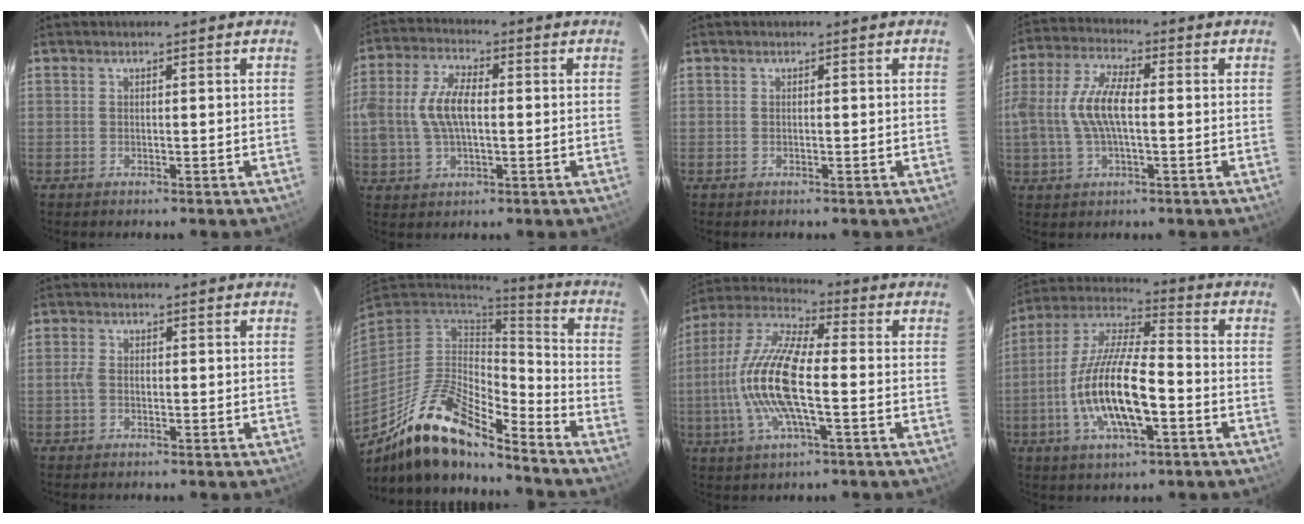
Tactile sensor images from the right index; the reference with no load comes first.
{"total": 10.2, "force": [0.1, 5.6, 8.5], "torque": [-0.176, 0.014, 0.001]}
{"total": 0.0}
{"total": 10.3, "force": [-0.5, 4.3, 9.3], "torque": [-0.198, 0.012, -0.009]}
{"total": 2.1, "force": [-0.4, 1.3, 1.6], "torque": [-0.038, 0.003, -0.008]}
{"total": 18.6, "force": [-13.7, 5.6, 11.3], "torque": [-0.220, -0.026, -0.255]}
{"total": 16.2, "force": [-2.4, 4.7, 15.4], "torque": [-0.314, 0.002, -0.055]}
{"total": 16.7, "force": [-4.7, 5.1, 15.1], "torque": [-0.306, -0.005, -0.091]}